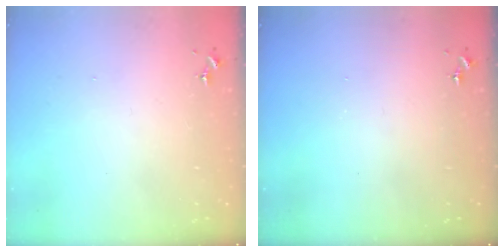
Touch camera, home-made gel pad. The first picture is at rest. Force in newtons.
{"total": 0.0}